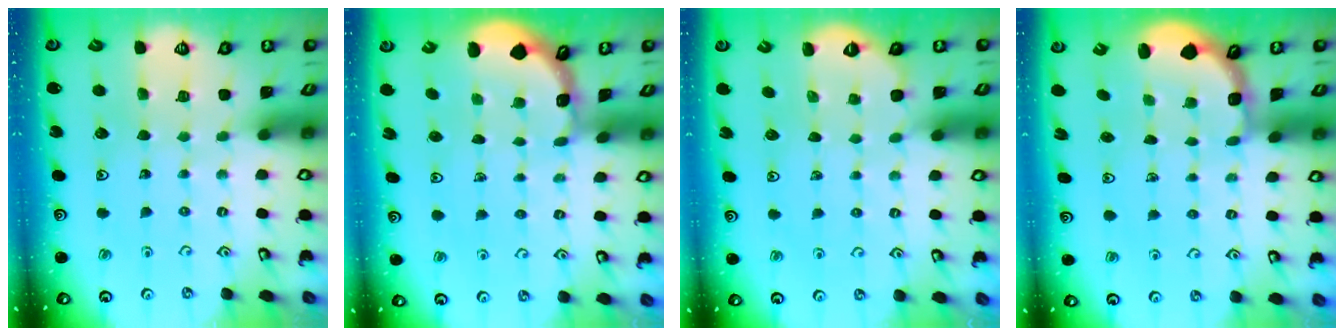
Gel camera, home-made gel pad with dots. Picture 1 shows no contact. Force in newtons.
{"total": 1.6, "press": 1.5, "slide": 0.2}
{"total": 2.6, "press": 1.9, "slide": 1.9}
{"total": 2.7, "press": 2.1, "slide": 1.7}